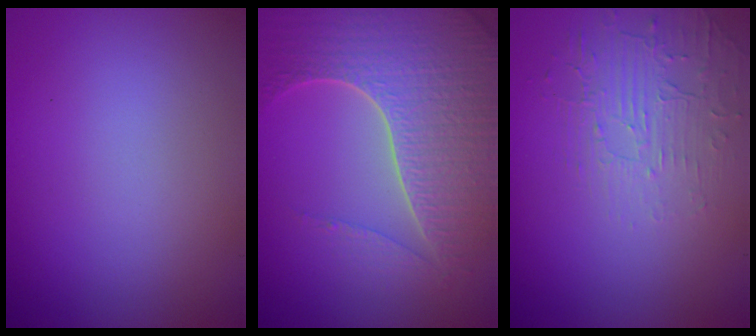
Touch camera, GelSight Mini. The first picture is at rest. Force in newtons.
{"total": 7.5, "press": 5.6, "slide": 5.0}
{"total": 1.9, "press": 1.0, "slide": 1.6}